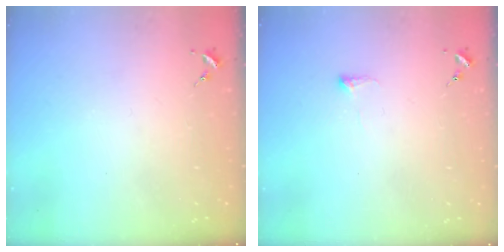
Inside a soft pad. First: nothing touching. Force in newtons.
{"total": 3.9, "press": 3.8, "slide": 1.0}